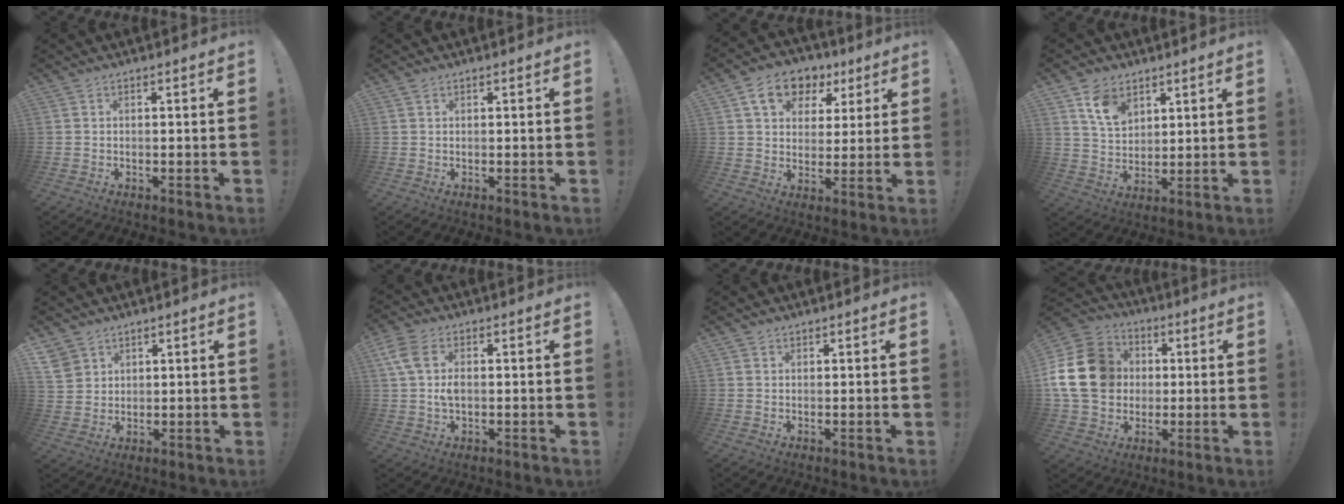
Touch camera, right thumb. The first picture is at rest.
{"total": 0.7, "force": [0.5, 0.4, 0.2], "torque": [-0.005, 0.000, 0.010]}
{"total": 11.8, "force": [6.1, 8.5, 5.4], "torque": [-0.080, -0.024, 0.116]}
{"total": 9.6, "force": [5.8, 6.3, 4.3], "torque": [-0.067, -0.026, 0.110]}
{"total": 6.0, "force": [3.6, 4.8, 1.0], "torque": [-0.020, -0.024, 0.073]}
{"total": 7.0, "force": [1.2, 4.2, 5.5], "torque": [-0.116, 0.001, 0.021]}
{"total": 0.8, "force": [0.7, 0.5, 0.2], "torque": [-0.001, 0.000, 0.013]}
{"total": 20.0, "force": [1.8, 16.6, 11.0], "torque": [-0.191, 0.007, 0.051]}